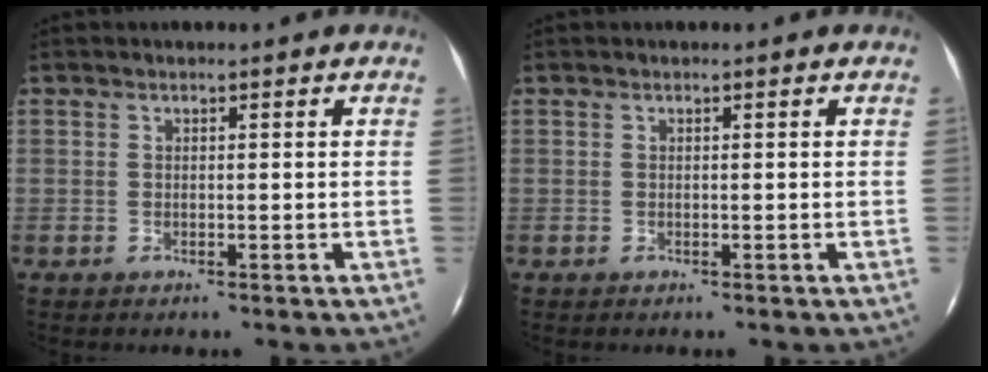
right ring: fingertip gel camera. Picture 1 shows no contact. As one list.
[{"total": 0.0}]